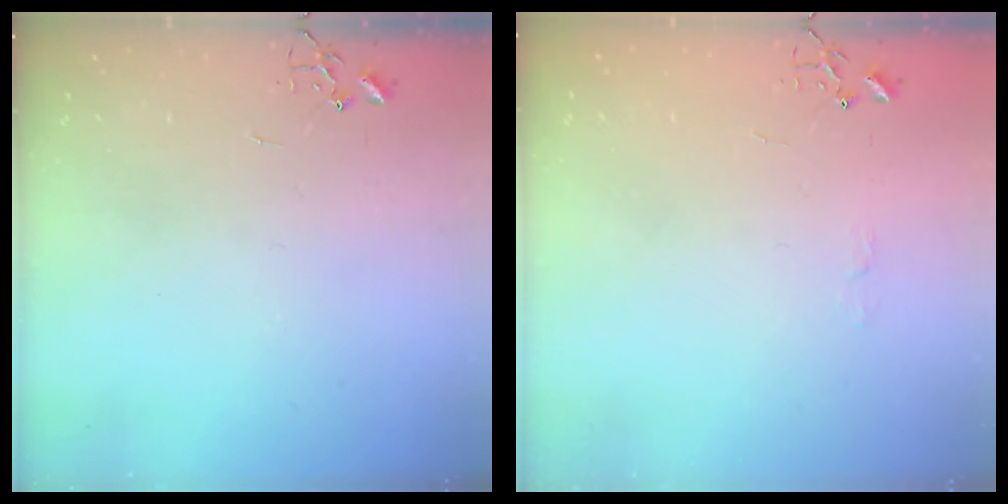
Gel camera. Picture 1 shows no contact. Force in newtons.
{"total": 3.7, "press": 3.6, "slide": 0.5}